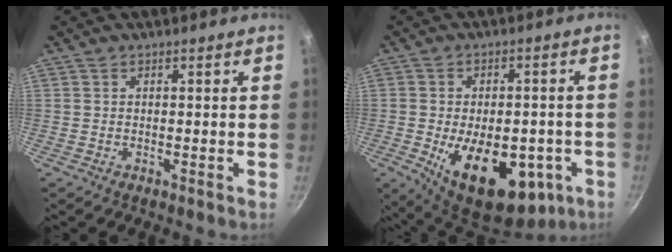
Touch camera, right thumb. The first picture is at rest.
{"total": 20.9, "force": [-6.6, 11.9, 15.9], "torque": [-0.202, 0.001, -0.076]}